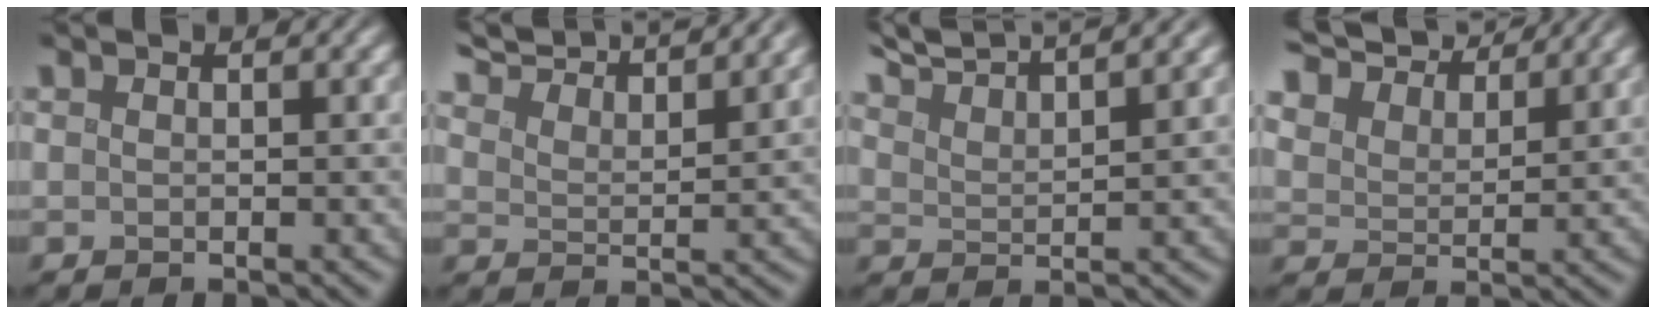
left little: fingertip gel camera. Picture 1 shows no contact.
{"total": 10.1, "force": [9.2, 1.9, 3.8], "torque": [-0.067, 0.014, 0.110]}
{"total": 7.3, "force": [6.7, 0.7, 2.9], "torque": [-0.061, 0.018, 0.100]}
{"total": 9.9, "force": [8.9, 3.0, 3.2], "torque": [-0.099, -0.005, 0.148]}